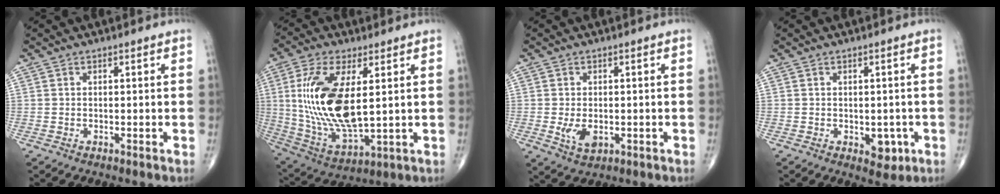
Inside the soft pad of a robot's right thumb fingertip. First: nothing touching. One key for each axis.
{"total": 18.5, "fx": 2.7, "fy": 8.0, "fz": 16.5, "tx": -0.337, "ty": -0.021, "tz": 0.065}
{"total": 4.3, "fx": -0.8, "fy": 2.6, "fz": 3.4, "tx": -0.058, "ty": -0.007, "tz": -0.008}
{"total": 3.9, "fx": -1.1, "fy": 2.5, "fz": 2.7, "tx": -0.011, "ty": 0.001, "tz": -0.008}